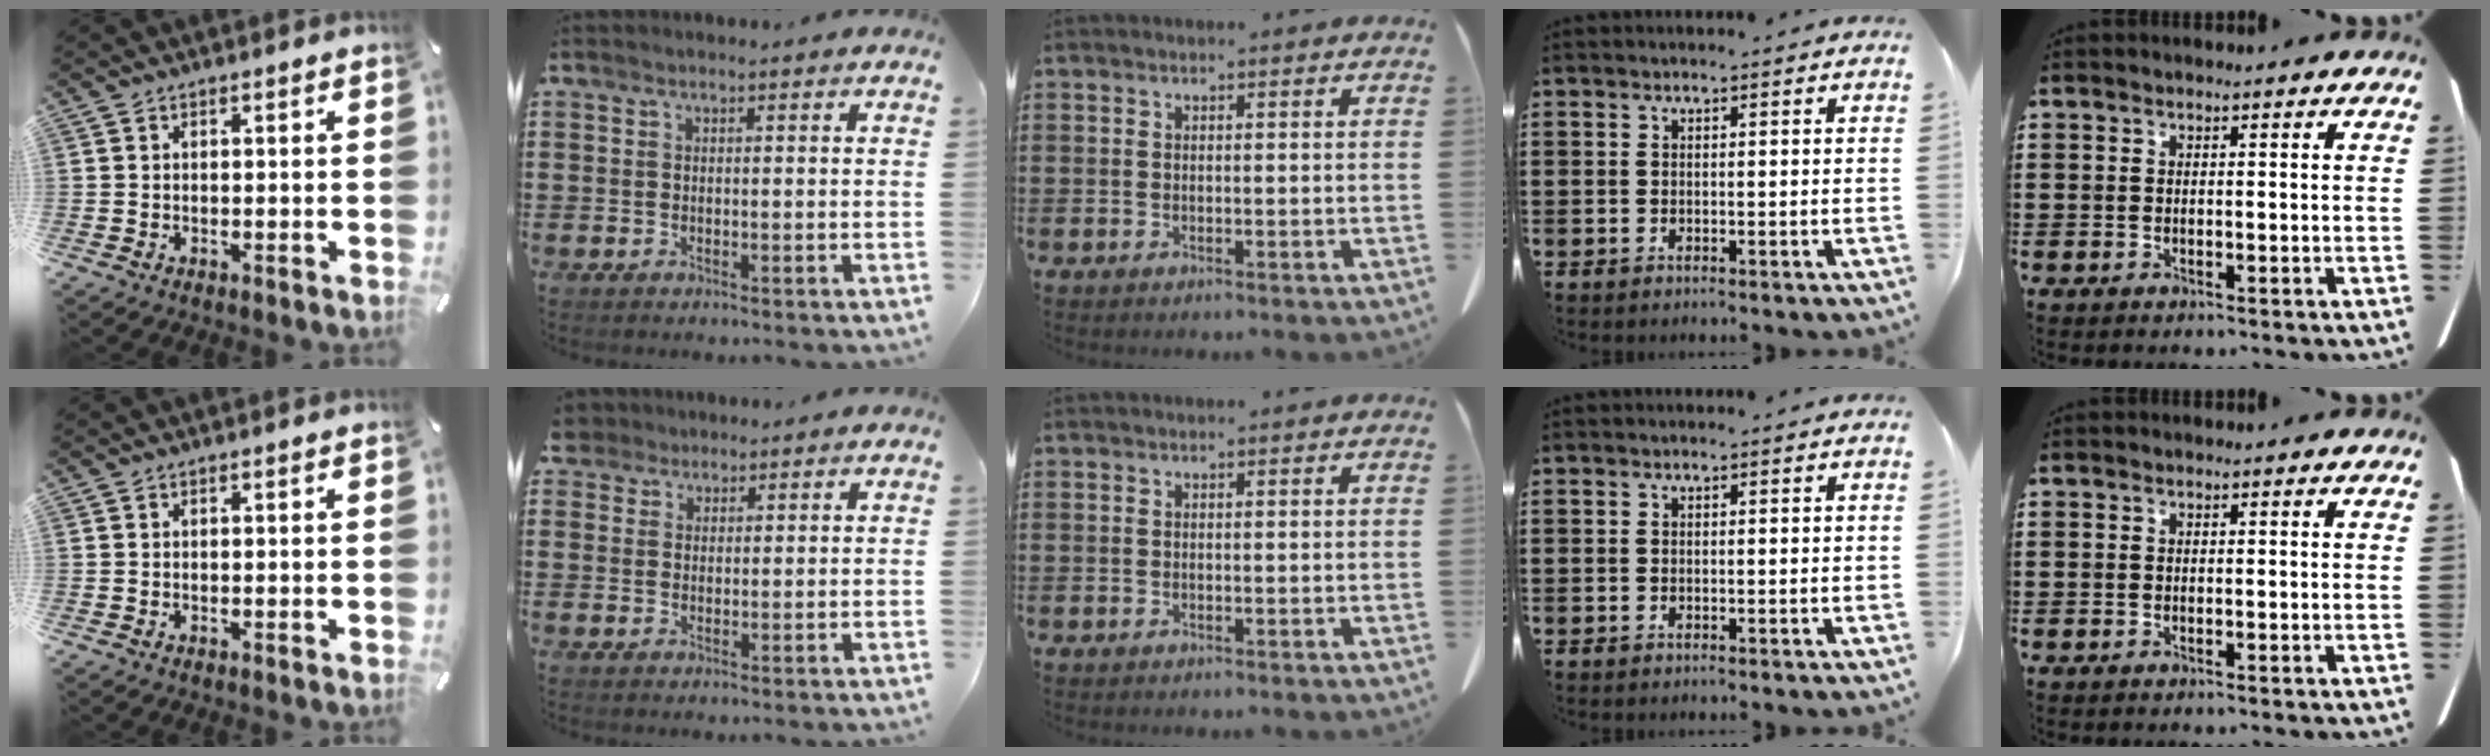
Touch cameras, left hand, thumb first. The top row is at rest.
{"index": {"total": 2.9, "force": [2.2, 1.9, 0.1], "torque": [-0.016, 0.011, 0.042]}}